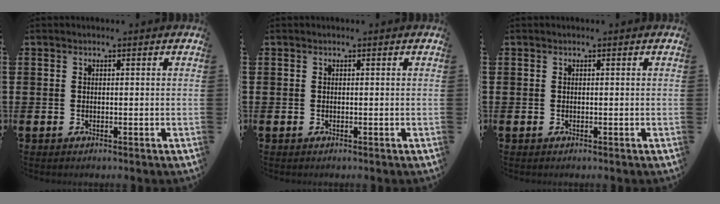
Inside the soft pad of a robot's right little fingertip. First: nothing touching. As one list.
[{"total": 0.0}, {"total": 0.0}]